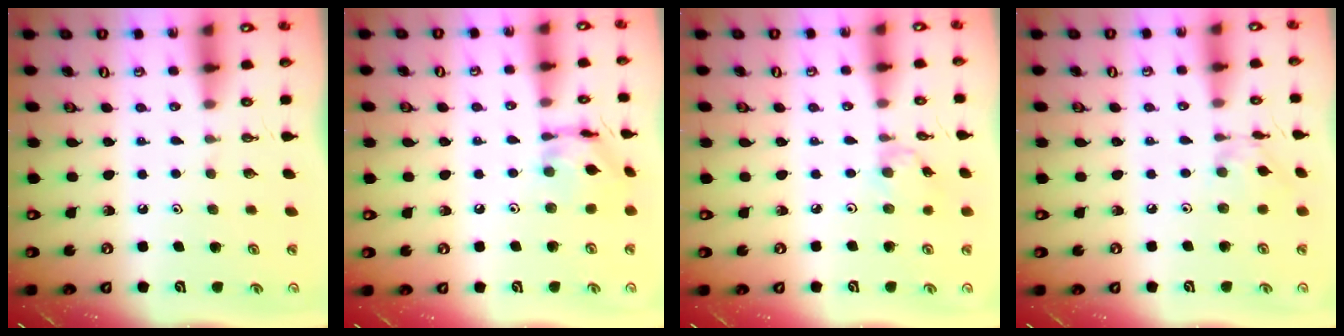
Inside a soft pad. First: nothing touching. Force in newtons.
{"total": 11.0, "press": 11.0, "slide": 0.9}
{"total": 0.9, "press": 0.9, "slide": 0.3}
{"total": 2.7, "press": 2.7, "slide": 0.2}